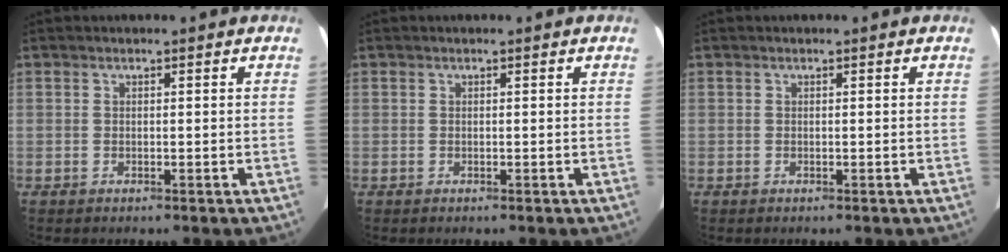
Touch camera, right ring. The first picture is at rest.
{"total": 0.0}
{"total": 0.0}